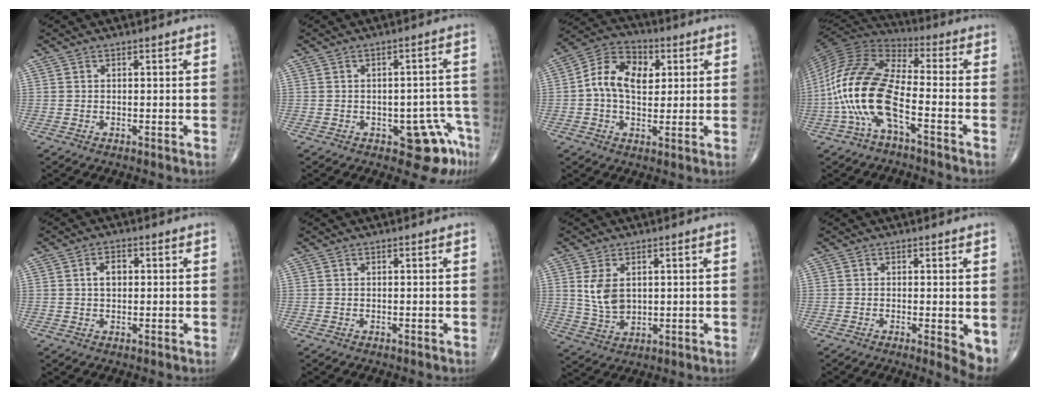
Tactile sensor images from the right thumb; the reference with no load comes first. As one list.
[{"total": 8.0, "force": [-4.3, 3.8, 5.5], "torque": [-0.032, 0.029, -0.048]}, {"total": 11.7, "force": [1.8, 7.9, 8.5], "torque": [-0.128, 0.016, 0.022]}, {"total": 17.4, "force": [-5.4, 6.6, 15.1], "torque": [-0.325, 0.043, -0.109]}, {"total": 3.3, "force": [0.6, 2.2, 2.4], "torque": [-0.037, 0.006, 0.009]}, {"total": 0.0}, {"total": 6.8, "force": [1.7, 4.4, 4.9], "torque": [-0.082, -0.011, 0.044]}, {"total": 4.6, "force": [-0.5, 1.3, 4.4], "torque": [-0.060, -0.013, -0.010]}]